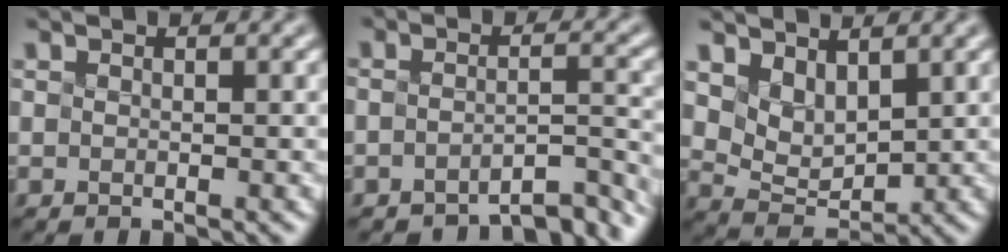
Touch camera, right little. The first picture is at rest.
{"total": 4.8, "force": [-4.8, -0.6, 0.3], "torque": [-0.007, -0.002, -0.040]}
{"total": 1.4, "force": [1.3, 0.6, 0.3], "torque": [-0.039, -0.022, 0.062]}